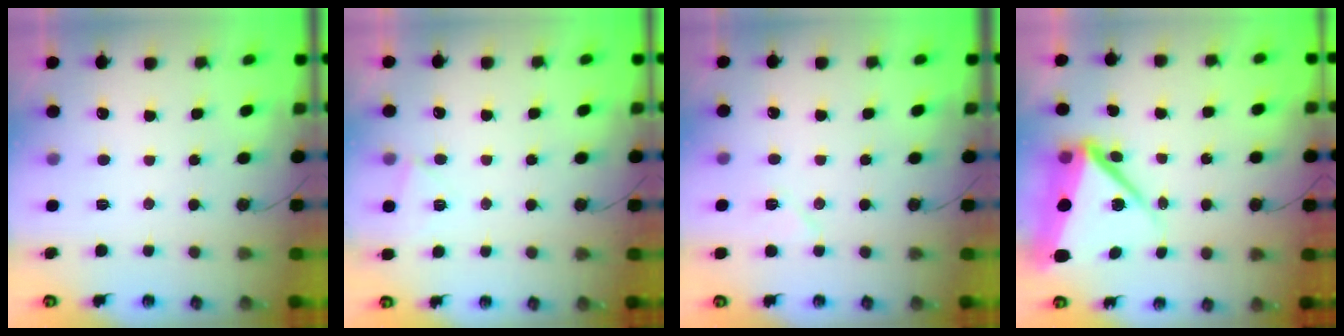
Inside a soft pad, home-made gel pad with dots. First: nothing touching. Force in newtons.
{"total": 4.3, "press": 3.9, "slide": 1.6}
{"total": 6.0, "press": 5.9, "slide": 1.1}
{"total": 12.0, "press": 11.7, "slide": 2.8}